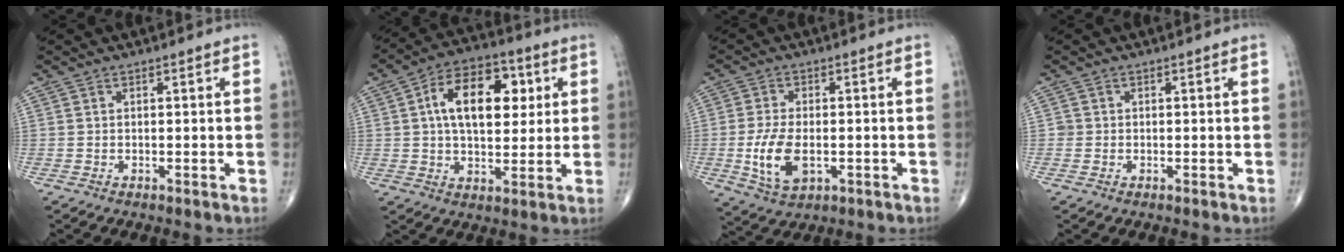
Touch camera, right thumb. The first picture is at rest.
{"total": 15.1, "force": [3.4, 8.7, 11.8], "torque": [-0.163, 0.007, 0.050]}
{"total": 8.8, "force": [-1.7, 4.8, 7.2], "torque": [-0.141, -0.006, -0.026]}
{"total": 0.8, "force": [-0.1, 0.8, 0.0], "torque": [0.003, 0.003, -0.004]}